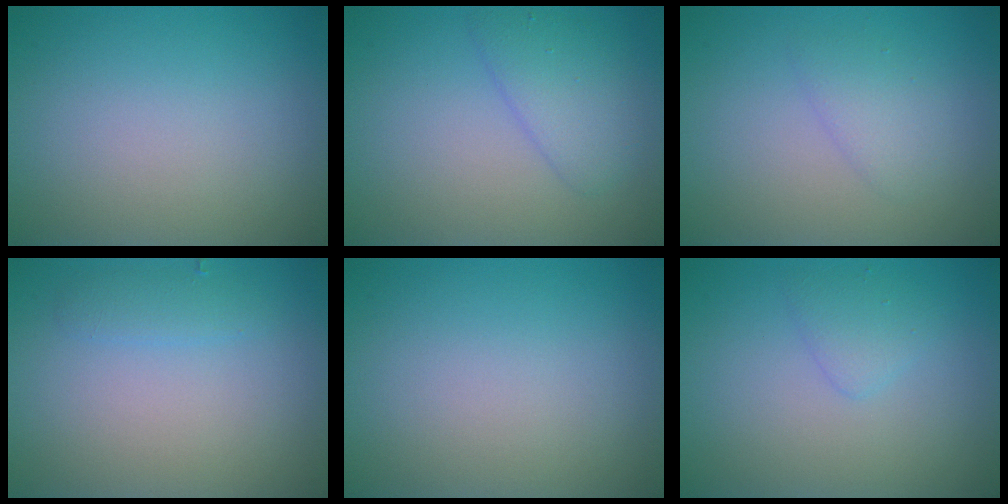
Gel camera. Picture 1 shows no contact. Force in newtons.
{"total": 2.7, "press": 2.7, "slide": 0.1}
{"total": 1.7, "press": 1.7, "slide": 0.2}
{"total": 1.3, "press": 1.3, "slide": 0.1}
{"total": 0.0}
{"total": 1.5, "press": 1.5, "slide": 0.0}